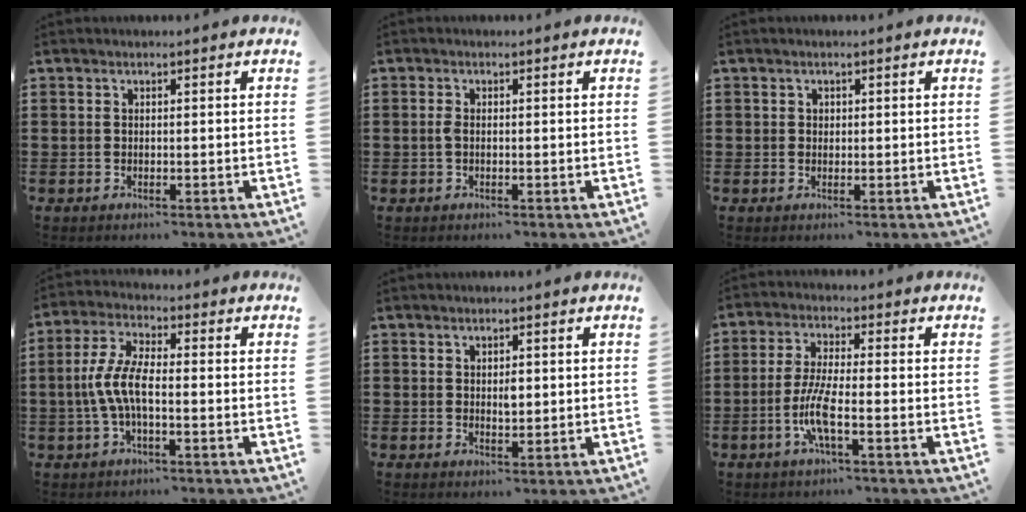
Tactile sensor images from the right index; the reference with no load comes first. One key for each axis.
{"total": 1.3, "fx": -0.2, "fy": 0.5, "fz": 1.1, "tx": -0.030, "ty": -0.002, "tz": -0.007}
{"total": 0.7, "fx": 0.3, "fy": 0.6, "fz": 0.2, "tx": -0.005, "ty": 0.003, "tz": 0.006}
{"total": 6.9, "fx": -1.6, "fy": 2.3, "fz": 6.3, "tx": -0.151, "ty": -0.011, "tz": -0.039}
{"total": 1.8, "fx": 0.5, "fy": 0.9, "fz": 1.6, "tx": -0.024, "ty": 0.000, "tz": 0.006}
{"total": 6.5, "fx": -2.4, "fy": 1.2, "fz": 5.9, "tx": -0.134, "ty": -0.013, "tz": -0.053}